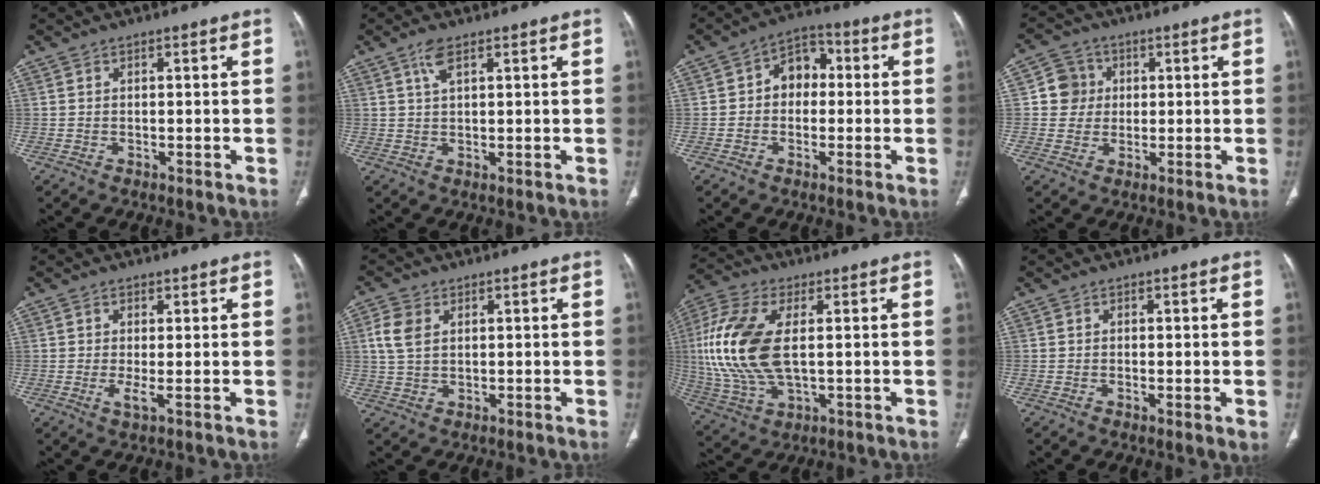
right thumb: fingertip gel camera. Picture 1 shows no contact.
{"total": 3.5, "force": [1.9, 1.2, 2.6], "torque": [-0.055, -0.002, 0.041]}
{"total": 7.0, "force": [0.1, 5.4, 4.5], "torque": [-0.038, 0.026, -0.010]}
{"total": 5.8, "force": [0.8, 5.6, 1.1], "torque": [0.011, 0.006, 0.009]}
{"total": 1.2, "force": [0.0, 0.3, 1.2], "torque": [-0.021, -0.001, -0.002]}
{"total": 5.6, "force": [1.6, 3.8, 3.8], "torque": [-0.082, 0.003, 0.032]}
{"total": 17.6, "force": [1.8, 9.0, 15.0], "torque": [-0.344, -0.001, 0.038]}
{"total": 2.2, "force": [-0.2, 0.7, 2.0], "torque": [-0.038, -0.007, -0.006]}